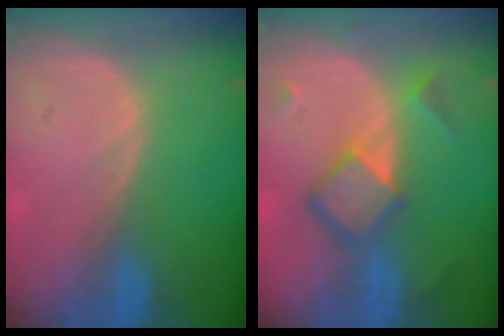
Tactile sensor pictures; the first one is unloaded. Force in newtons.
{"total": 6.7, "press": 5.8, "slide": 3.5}